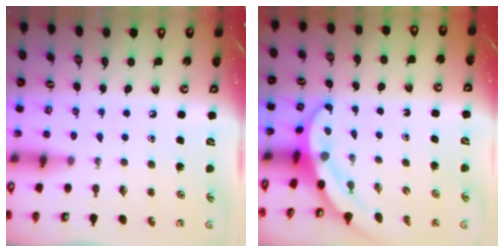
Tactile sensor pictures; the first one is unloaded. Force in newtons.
{"total": 3.2, "press": 3.2, "slide": 0.0}